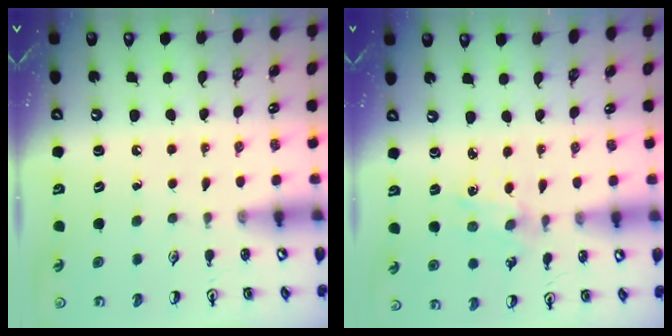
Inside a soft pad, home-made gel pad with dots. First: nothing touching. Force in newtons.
{"total": 2.5, "press": 2.5, "slide": 0.5}